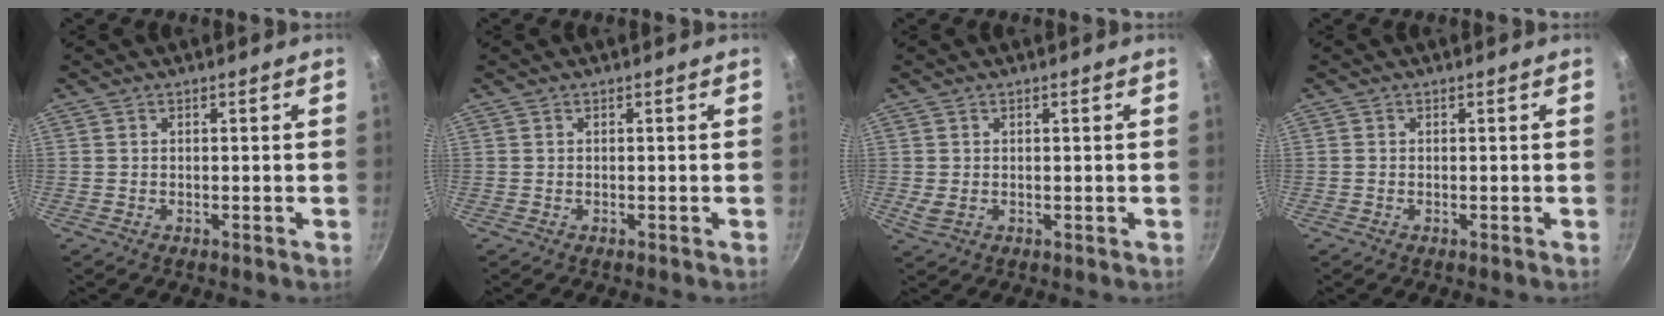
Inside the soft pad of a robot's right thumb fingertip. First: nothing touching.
{"total": 0.0}
{"total": 2.1, "force": [0.2, 1.5, 1.5], "torque": [-0.028, -0.002, 0.010]}
{"total": 0.0}